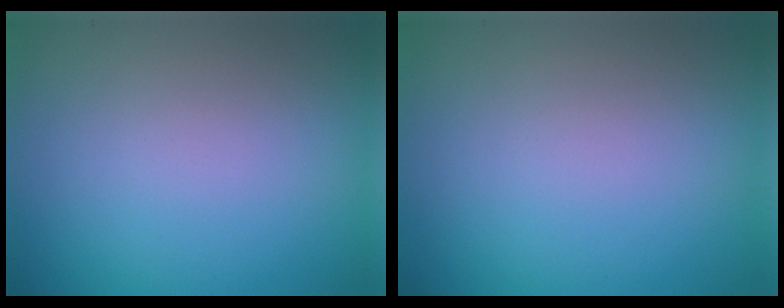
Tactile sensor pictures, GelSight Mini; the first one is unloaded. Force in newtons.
{"total": 0.0}